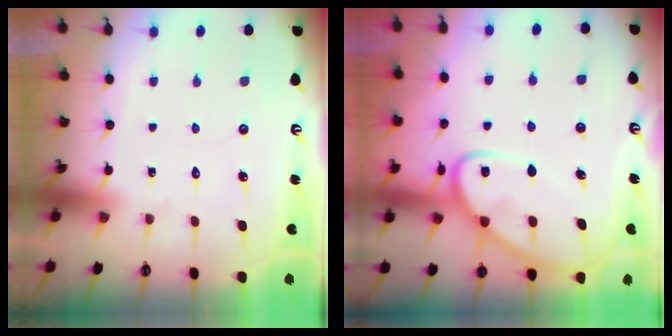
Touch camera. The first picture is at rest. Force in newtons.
{"total": 11.6, "press": 11.5, "slide": 1.2}